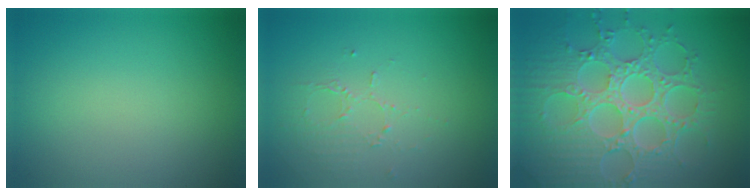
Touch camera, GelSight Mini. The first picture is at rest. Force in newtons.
{"total": 1.4, "press": 0.8, "slide": 1.2}
{"total": 8.9, "press": 6.6, "slide": 6.0}